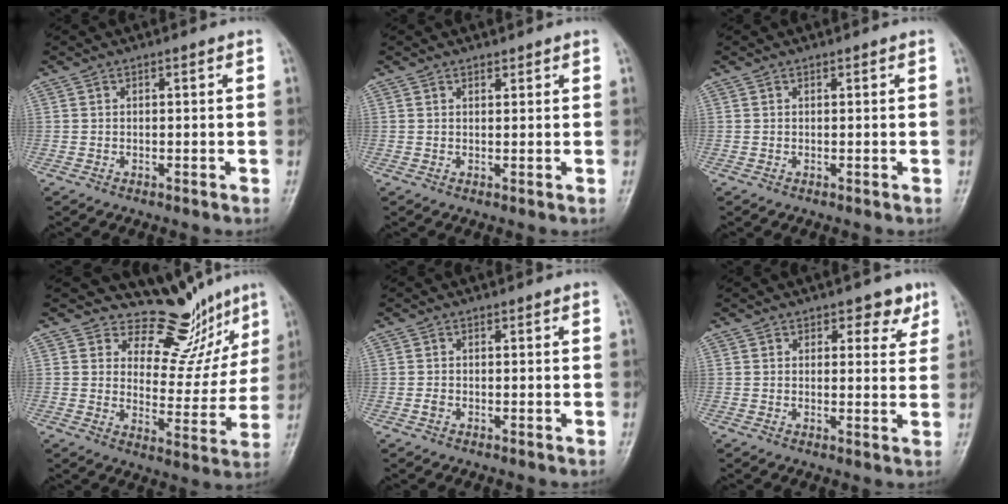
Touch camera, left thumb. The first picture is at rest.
{"total": 1.0, "force": [0.8, 0.5, 0.2], "torque": [0.004, -0.007, 0.011]}
{"total": 0.0}
{"total": 11.5, "force": [9.9, 5.3, 2.5], "torque": [0.013, -0.084, 0.134]}
{"total": 0.7, "force": [-0.2, 0.5, 0.4], "torque": [-0.007, -0.001, -0.005]}
{"total": 4.3, "force": [2.7, 2.8, 1.8], "torque": [0.009, -0.013, 0.033]}